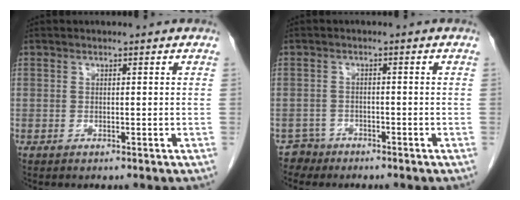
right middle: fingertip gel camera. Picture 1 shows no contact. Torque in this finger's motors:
{"motor_torque": [0.08, -0.13, -0.02, 0.00]}